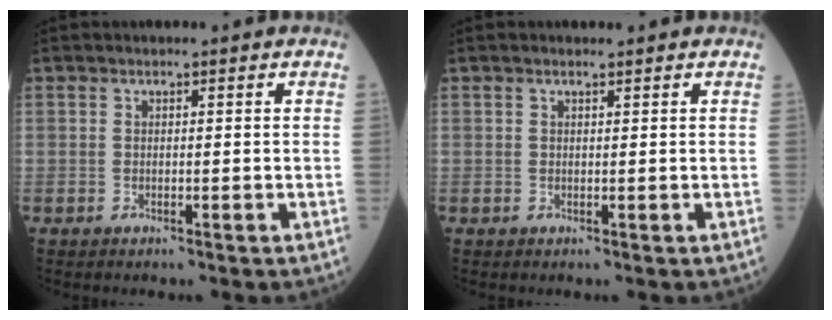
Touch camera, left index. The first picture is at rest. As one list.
[{"total": 0.0}]